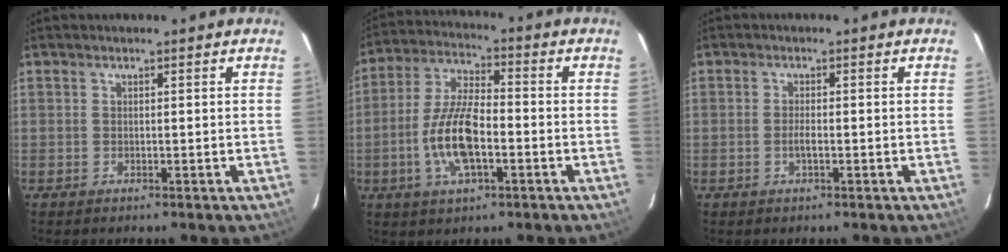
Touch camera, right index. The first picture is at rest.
{"total": 11.9, "force": [-3.5, 4.4, 10.5], "torque": [-0.219, 0.002, -0.067]}
{"total": 1.5, "force": [-0.5, 0.4, 1.3], "torque": [-0.027, -0.002, -0.010]}